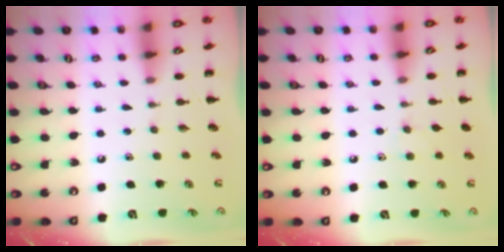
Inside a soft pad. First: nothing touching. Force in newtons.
{"total": 3.2, "press": 3.0, "slide": 1.3}